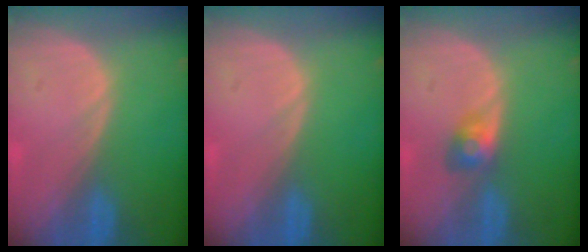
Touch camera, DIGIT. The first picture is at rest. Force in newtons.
{"total": 0.0}
{"total": 2.9, "press": 2.7, "slide": 1.2}